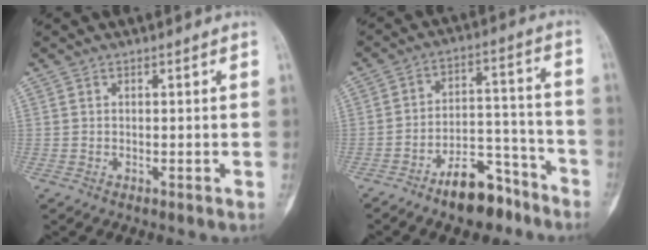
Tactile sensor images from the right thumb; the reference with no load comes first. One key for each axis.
{"total": 11.6, "fx": -8.2, "fy": 5.4, "fz": 6.2, "tx": -0.076, "ty": 0.079, "tz": -0.134}